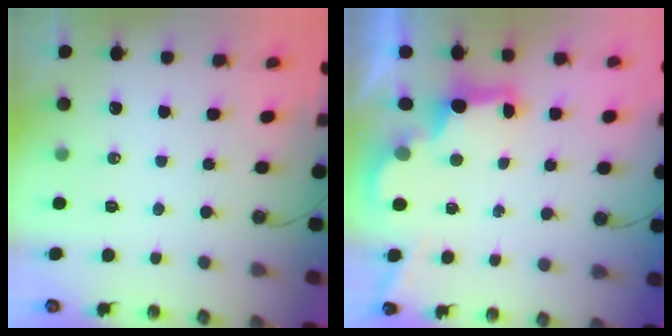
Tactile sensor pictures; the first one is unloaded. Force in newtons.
{"total": 2.7, "press": 2.6, "slide": 0.9}